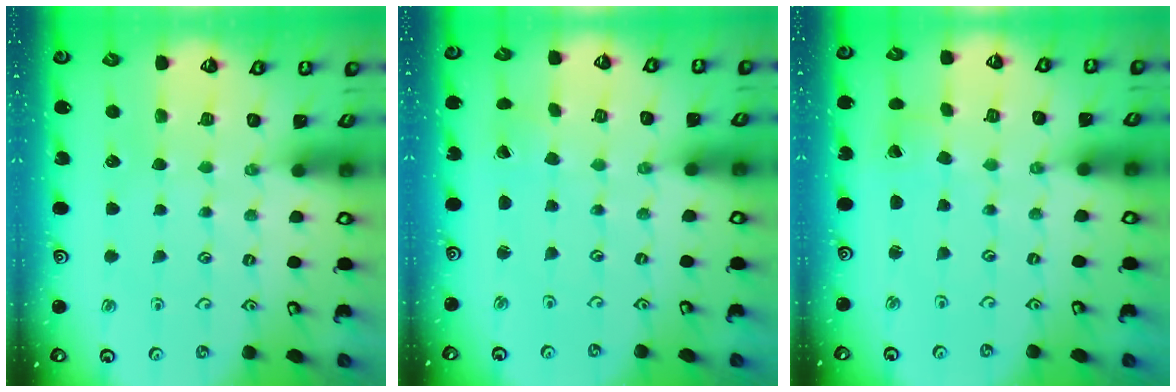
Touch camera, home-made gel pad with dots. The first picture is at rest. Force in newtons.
{"total": 0.0}
{"total": 2.0, "press": 2.0, "slide": 0.2}